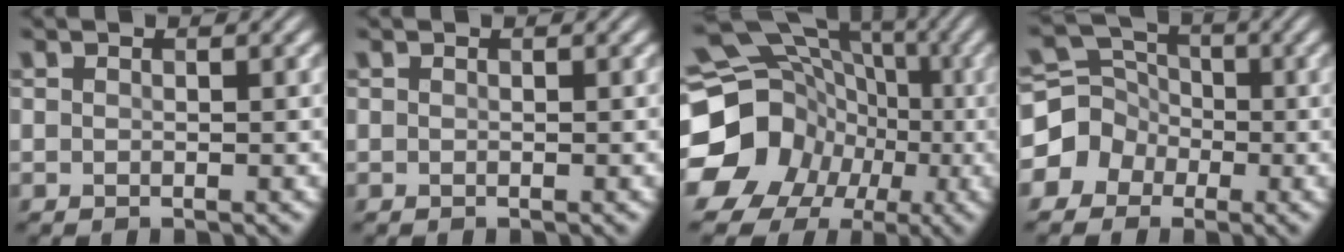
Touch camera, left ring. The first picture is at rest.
{"total": 0.0}
{"total": 19.4, "force": [-3.6, 17.6, 7.4], "torque": [-0.167, -0.008, -0.097]}
{"total": 4.8, "force": [-1.7, 4.3, 1.2], "torque": [0.000, 0.009, -0.053]}